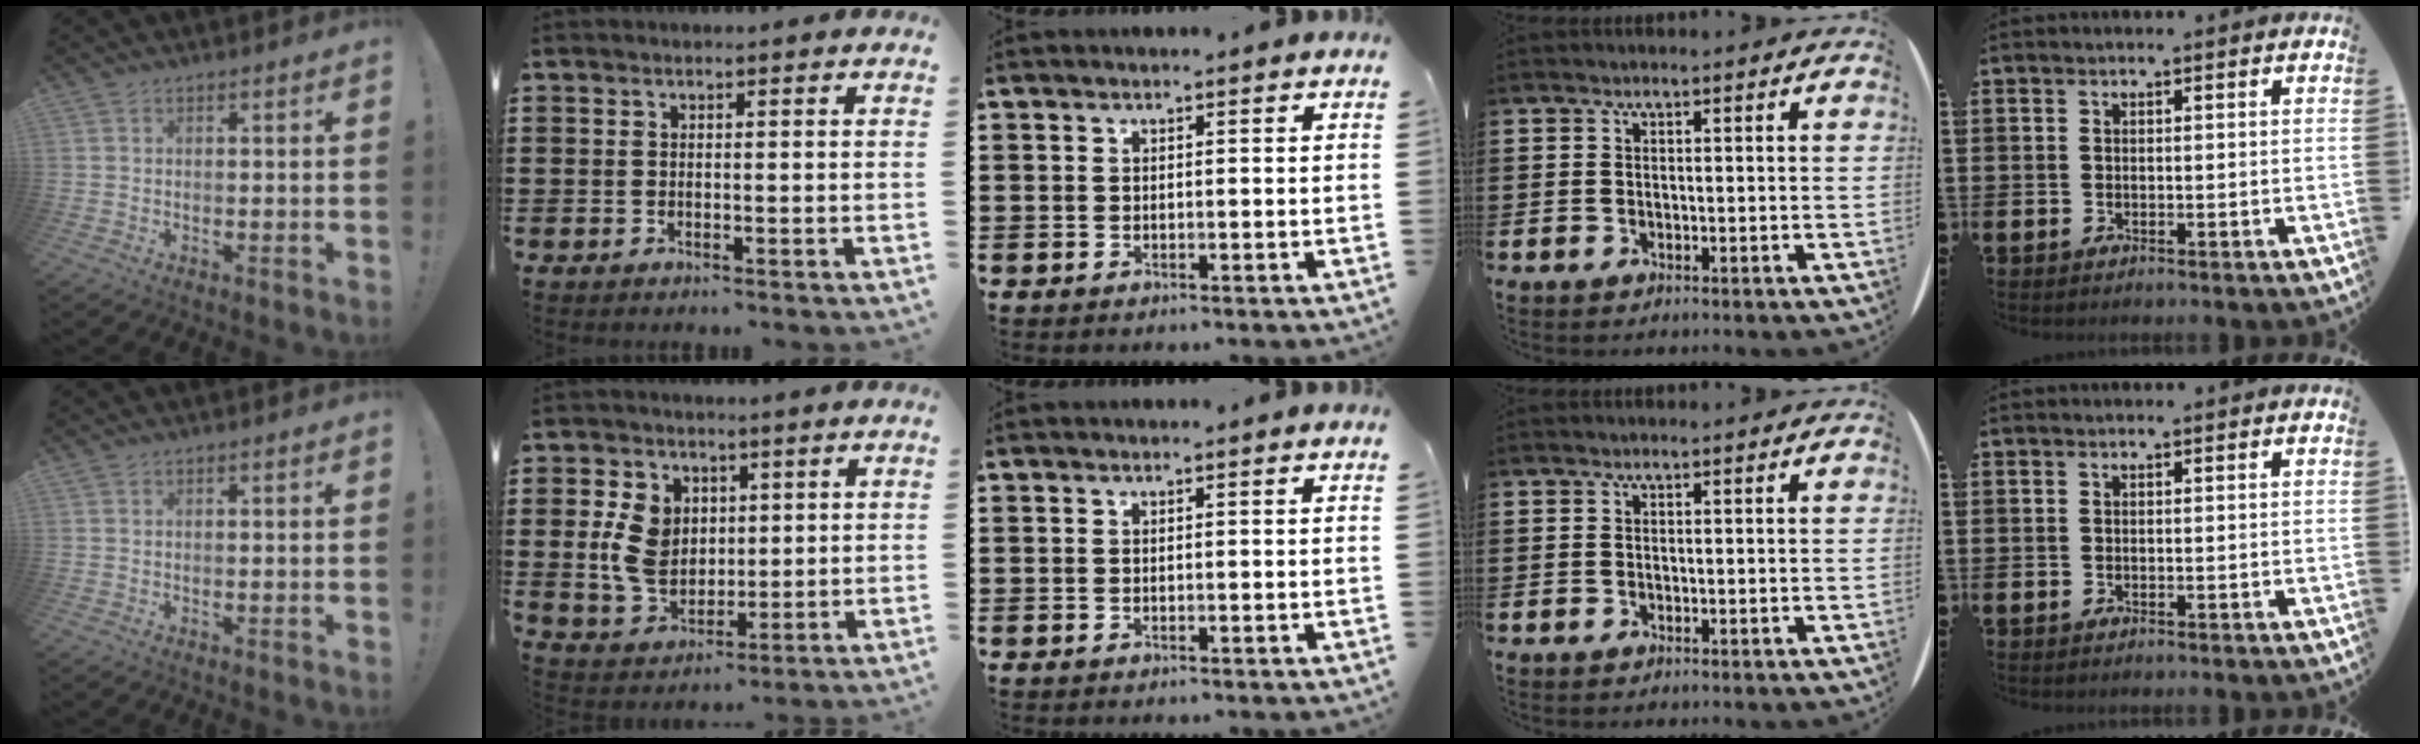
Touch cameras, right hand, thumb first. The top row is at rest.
{"index": {"total": 8.6, "force": [1.0, 6.9, 5.0], "torque": [-0.119, 0.005, 0.013]}}